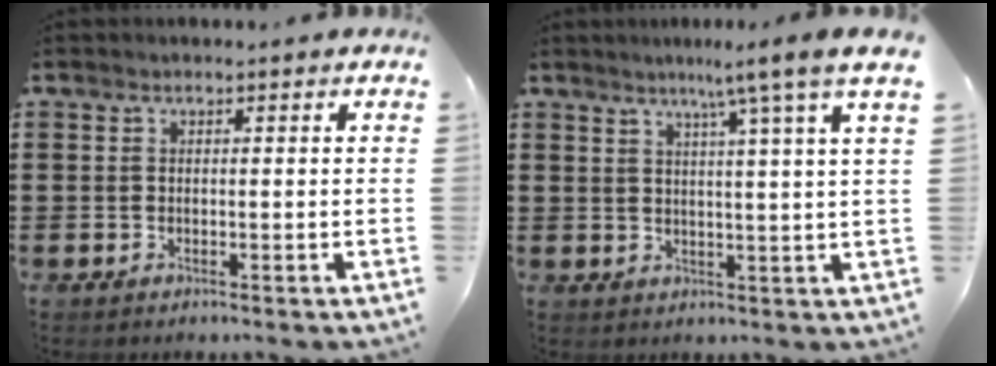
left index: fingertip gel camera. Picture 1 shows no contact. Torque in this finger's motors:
{"motor_torque": [1.94, -0.21, 0.55, 0.14]}